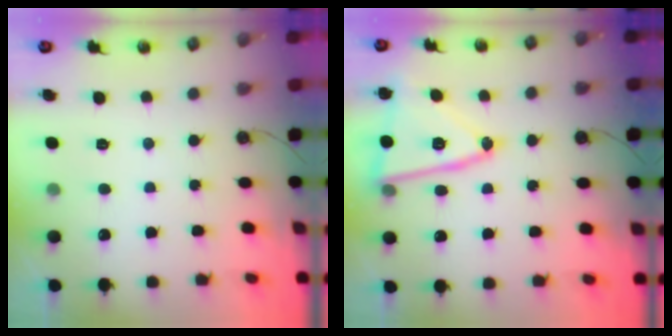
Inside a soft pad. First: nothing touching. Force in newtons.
{"total": 16.3, "press": 16.3, "slide": 1.0}